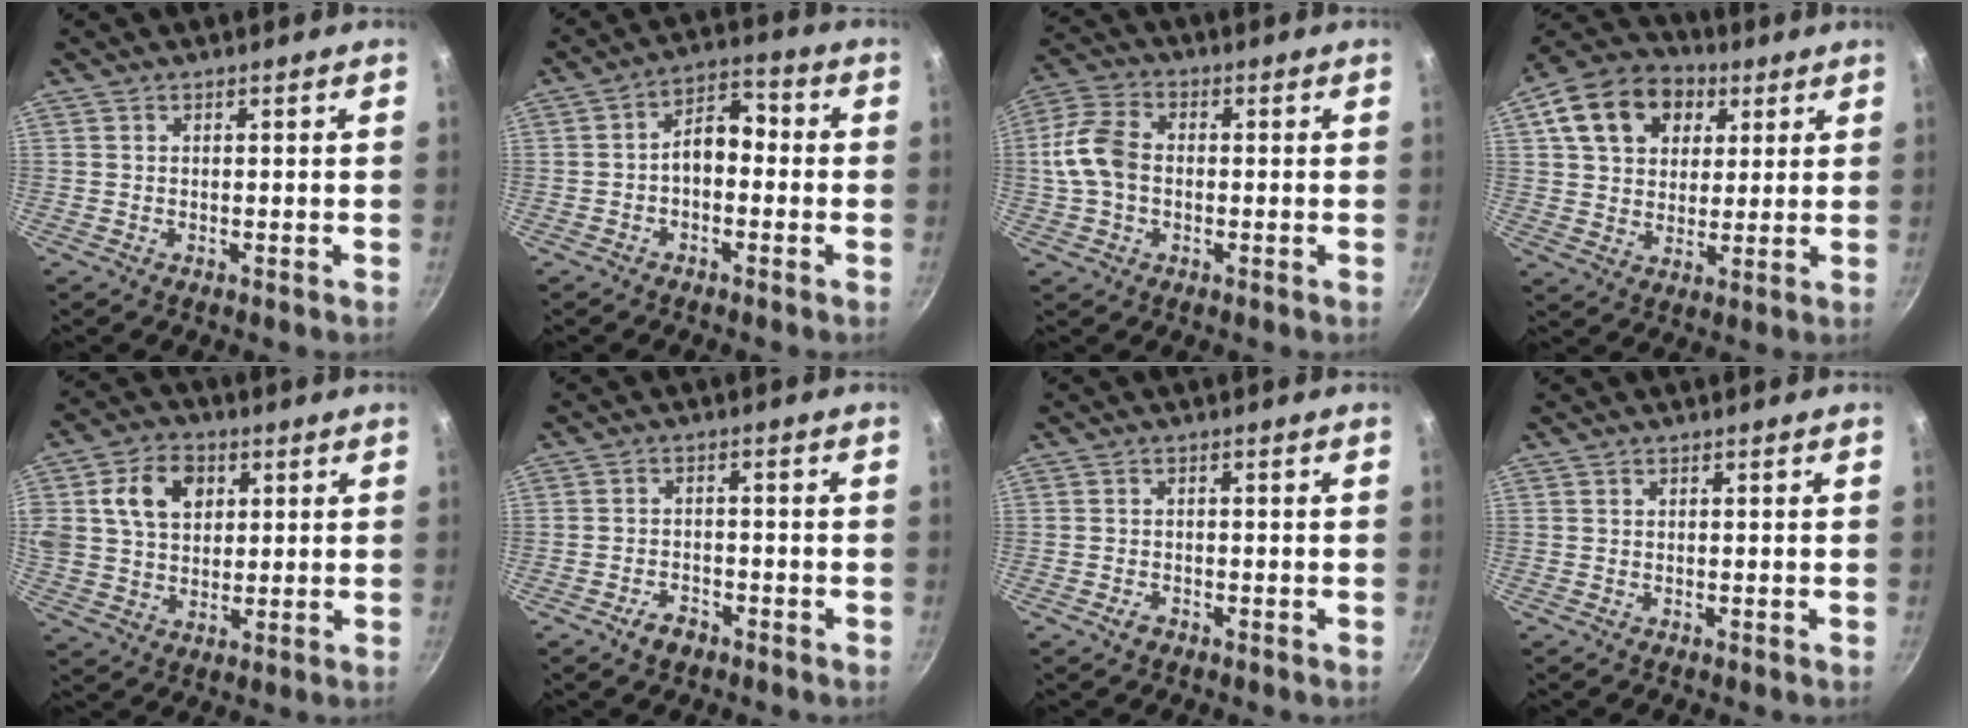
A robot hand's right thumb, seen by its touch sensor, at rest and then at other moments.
{"total": 6.9, "force": [-1.2, 4.4, 5.2], "torque": [-0.053, 0.034, -0.031]}
{"total": 9.5, "force": [-0.4, 6.6, 6.9], "torque": [-0.136, 0.024, -0.018]}
{"total": 16.0, "force": [6.0, 12.0, 8.7], "torque": [-0.131, 0.011, 0.091]}
{"total": 12.6, "force": [3.9, 9.6, 7.3], "torque": [-0.113, 0.007, 0.063]}
{"total": 3.6, "force": [-2.5, 2.1, 1.7], "torque": [-0.019, 0.024, -0.038]}
{"total": 1.7, "force": [-1.1, 1.1, 0.8], "torque": [-0.013, 0.010, -0.018]}
{"total": 0.0}